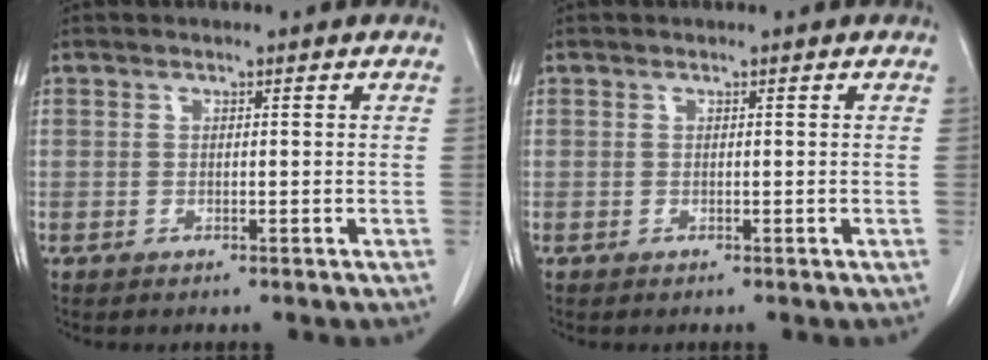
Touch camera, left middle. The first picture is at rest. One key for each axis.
{"total": 0.0}